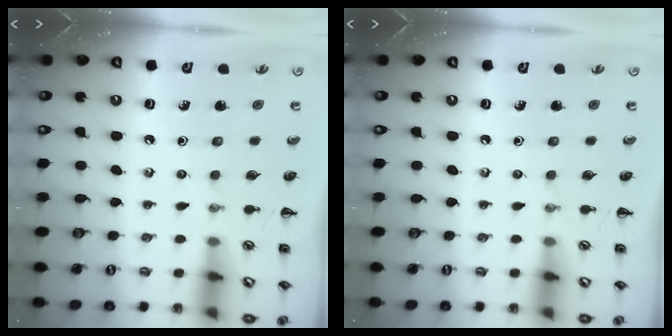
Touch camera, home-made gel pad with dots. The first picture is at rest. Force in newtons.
{"total": 0.0}